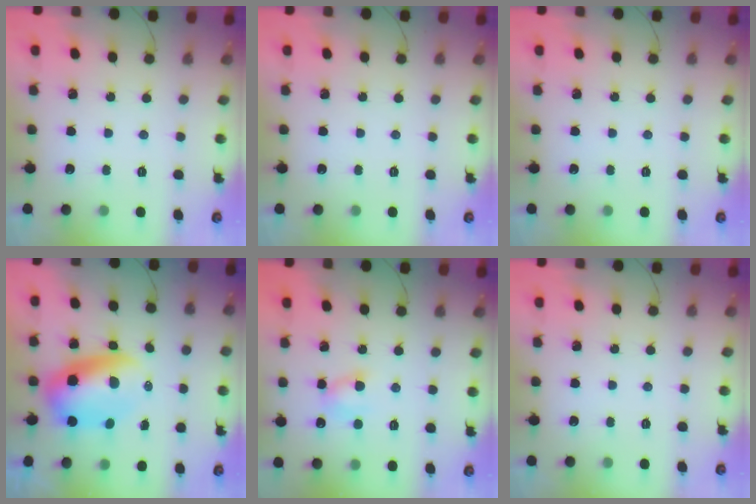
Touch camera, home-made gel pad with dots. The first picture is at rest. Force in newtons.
{"total": 0.0}
{"total": 0.0}
{"total": 9.0, "press": 8.7, "slide": 2.2}
{"total": 5.1, "press": 5.1, "slide": 0.7}
{"total": 0.0}